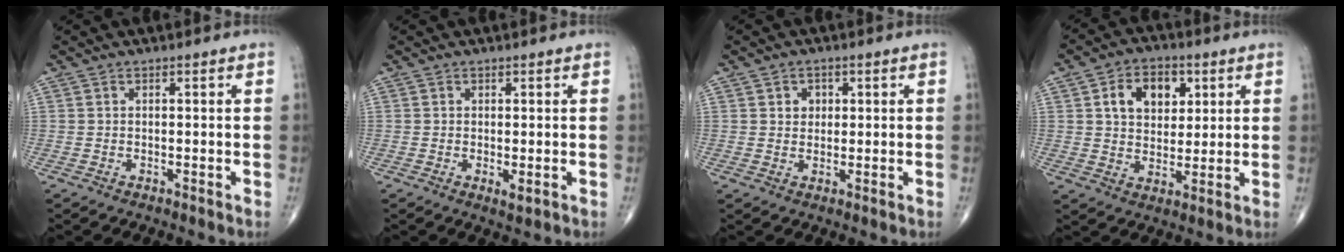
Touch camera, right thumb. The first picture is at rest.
{"total": 1.6, "force": [-0.2, 0.6, 1.5], "torque": [-0.023, -0.006, -0.003]}
{"total": 2.7, "force": [0.9, 2.3, 1.3], "torque": [-0.003, -0.003, 0.011]}
{"total": 10.0, "force": [3.4, 7.0, 6.3], "torque": [-0.066, -0.007, 0.056]}